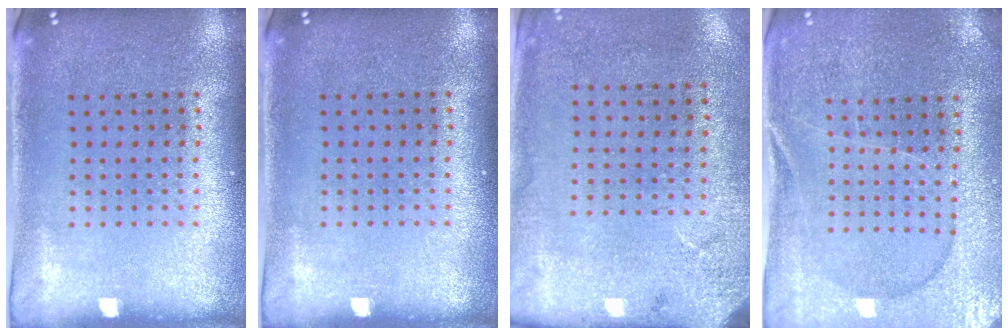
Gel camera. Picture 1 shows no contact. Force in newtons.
{"total": 0.0}
{"total": 2.7, "press": 2.2, "slide": 1.5}
{"total": 1.3, "press": 1.2, "slide": 0.3}